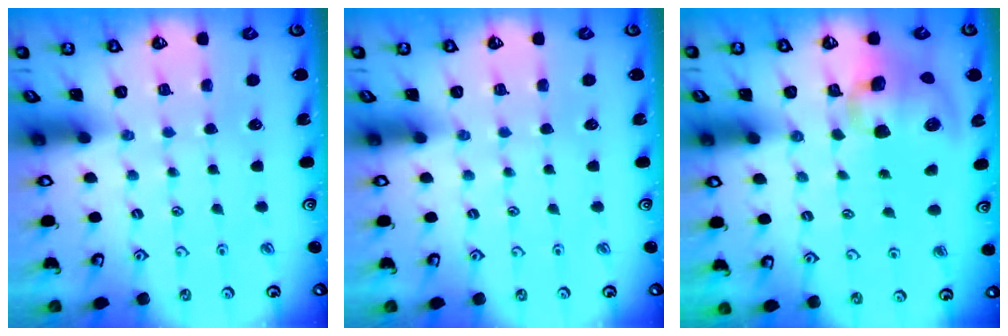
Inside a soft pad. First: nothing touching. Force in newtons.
{"total": 0.0}
{"total": 14.0, "press": 13.8, "slide": 2.4}